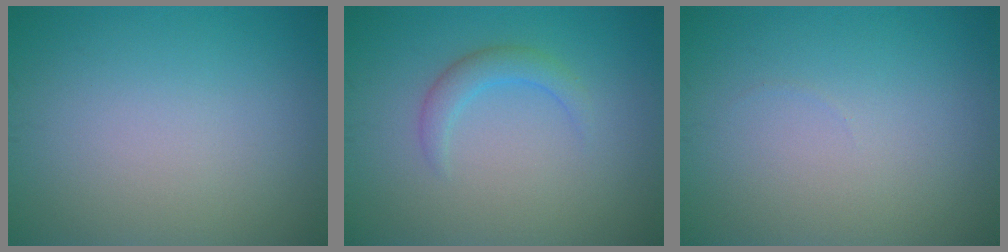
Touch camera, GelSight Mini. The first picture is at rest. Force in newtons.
{"total": 2.0, "press": 2.0, "slide": 0.1}
{"total": 0.0}